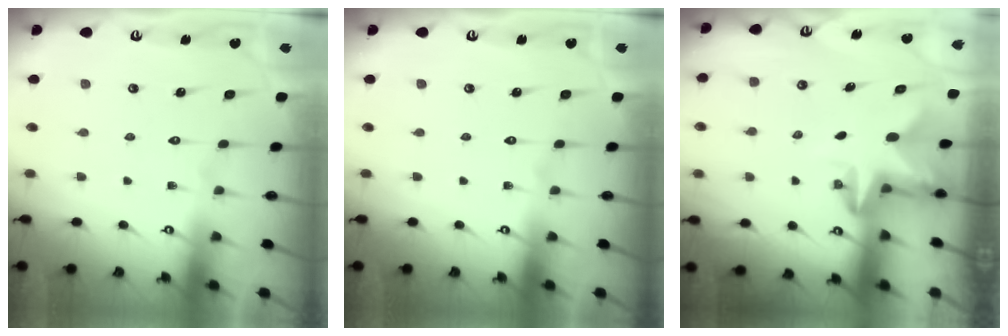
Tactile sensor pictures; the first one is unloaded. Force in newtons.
{"total": 0.0}
{"total": 2.3, "press": 2.3, "slide": 0.4}